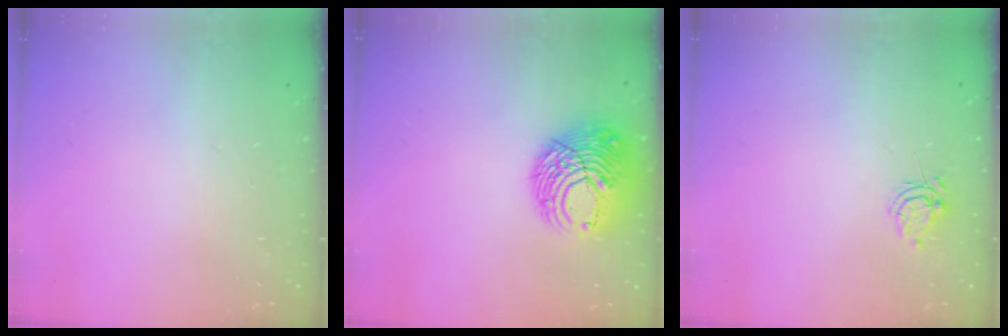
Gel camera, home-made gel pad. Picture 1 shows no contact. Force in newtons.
{"total": 12.5, "press": 12.5, "slide": 1.5}
{"total": 5.9, "press": 5.9, "slide": 0.5}